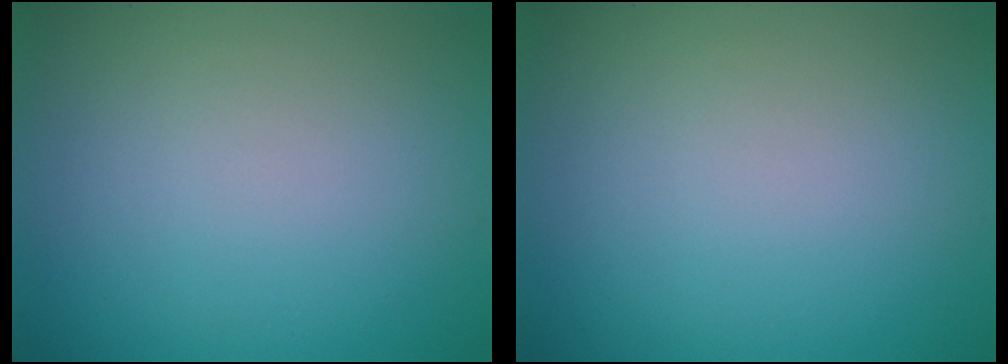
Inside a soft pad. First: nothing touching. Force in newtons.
{"total": 0.0}